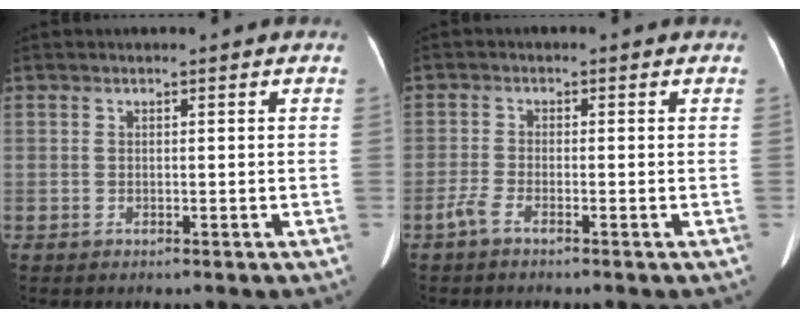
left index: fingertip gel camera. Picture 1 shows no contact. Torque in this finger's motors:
{"motor_torque": [0.18, 0.06, 0.11, 0.03]}